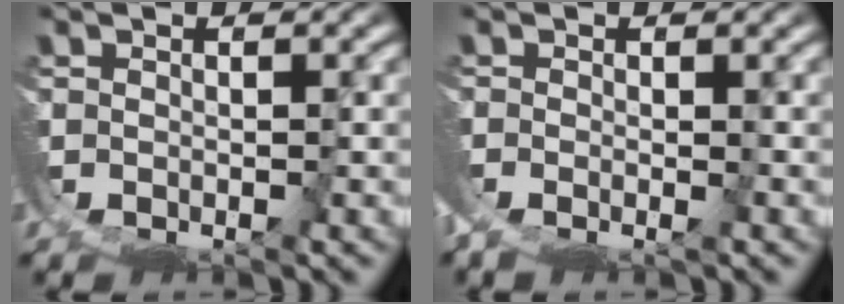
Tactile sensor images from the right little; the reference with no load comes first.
{"total": 2.7, "force": [-1.2, 2.0, 1.5], "torque": [-0.033, -0.007, -0.019]}